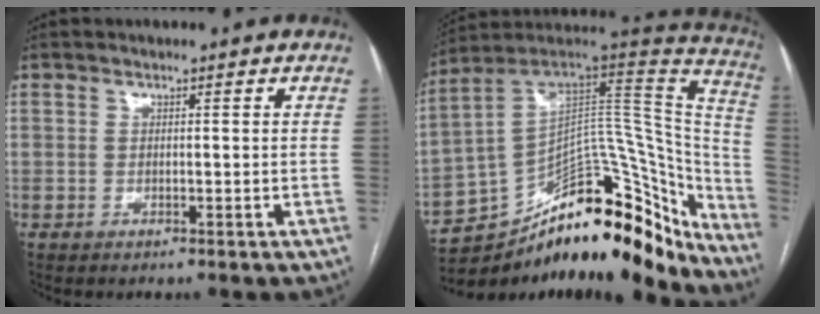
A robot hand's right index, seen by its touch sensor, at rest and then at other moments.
{"total": 28.2, "force": [-21.8, 10.1, 14.7], "torque": [-0.147, 0.070, -0.308]}